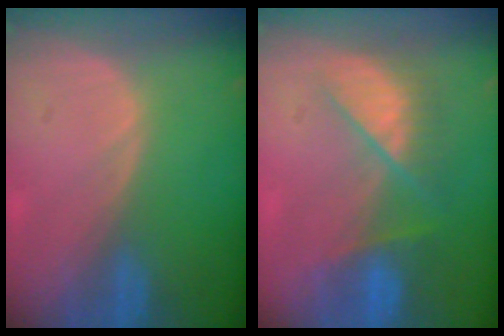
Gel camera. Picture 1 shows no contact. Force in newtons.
{"total": 7.1, "press": 7.0, "slide": 1.4}